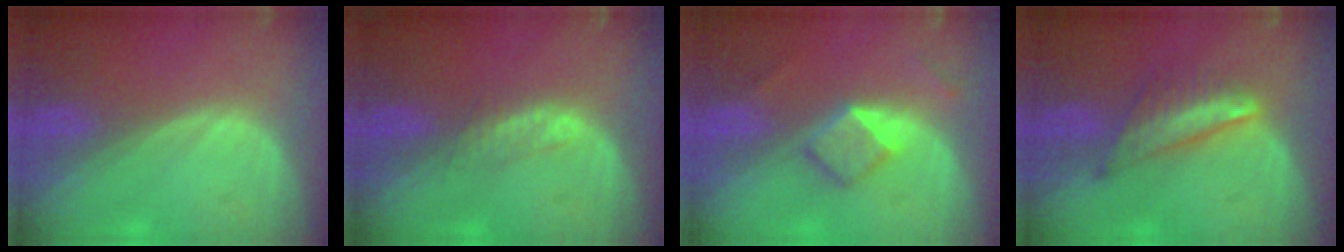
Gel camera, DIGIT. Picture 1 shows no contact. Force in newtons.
{"total": 1.8, "press": 1.8, "slide": 0.1}
{"total": 5.1, "press": 4.5, "slide": 2.3}
{"total": 6.5, "press": 5.8, "slide": 2.9}